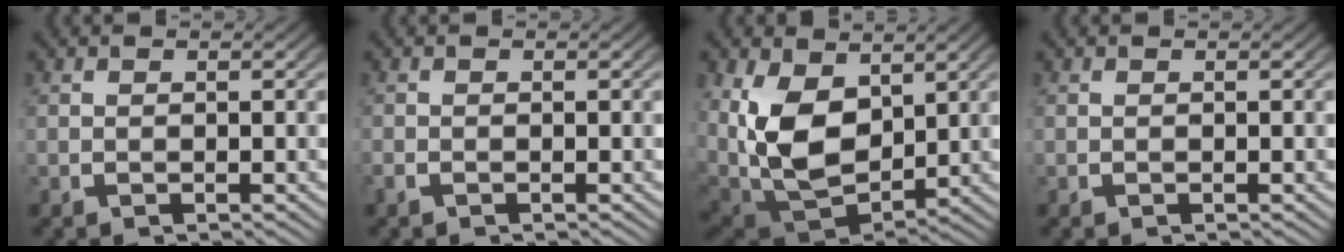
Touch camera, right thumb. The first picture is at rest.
{"total": 0.8, "force": [-0.6, 0.5, 0.0], "torque": [-0.003, 0.001, -0.015]}
{"total": 11.6, "force": [0.2, 8.2, 8.3], "torque": [-0.214, -0.055, 0.026]}
{"total": 0.0}